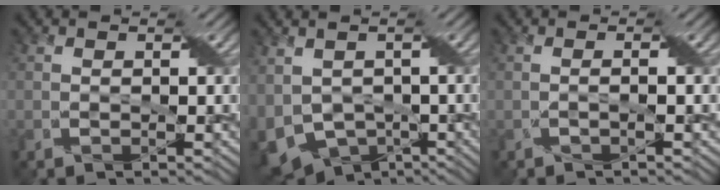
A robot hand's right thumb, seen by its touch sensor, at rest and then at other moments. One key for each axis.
{"total": 8.7, "fx": -2.2, "fy": 6.0, "fz": 5.8, "tx": -0.151, "ty": -0.028, "tz": -0.040}
{"total": 1.0, "fx": -0.2, "fy": -0.1, "fz": 1.0, "tx": -0.020, "ty": 0.005, "tz": -0.006}